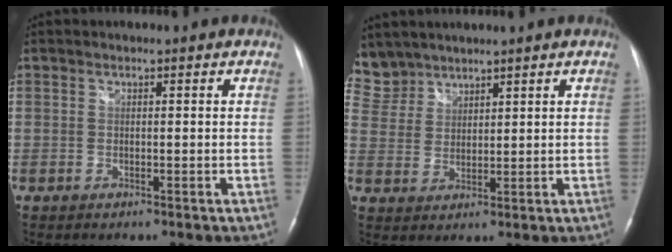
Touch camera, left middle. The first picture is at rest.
{"total": 6.3, "force": [5.6, 2.8, -0.3], "torque": [0.004, 0.009, 0.123]}